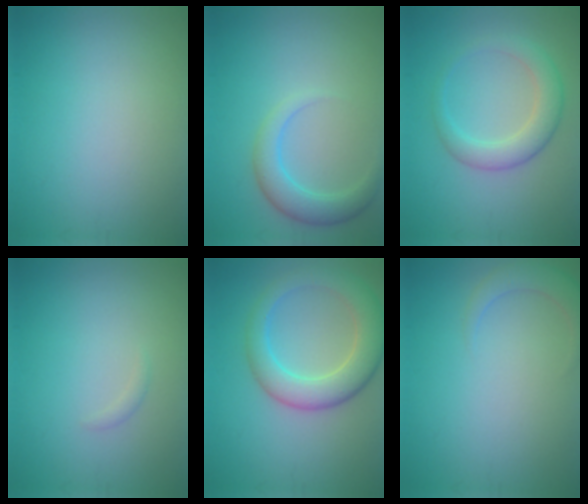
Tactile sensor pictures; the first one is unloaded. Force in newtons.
{"total": 3.2, "press": 3.2, "slide": 0.0}
{"total": 3.7, "press": 3.7, "slide": 0.3}
{"total": 0.6, "press": 0.6, "slide": 0.0}
{"total": 6.0, "press": 6.0, "slide": 0.4}
{"total": 2.1, "press": 2.1, "slide": 0.3}